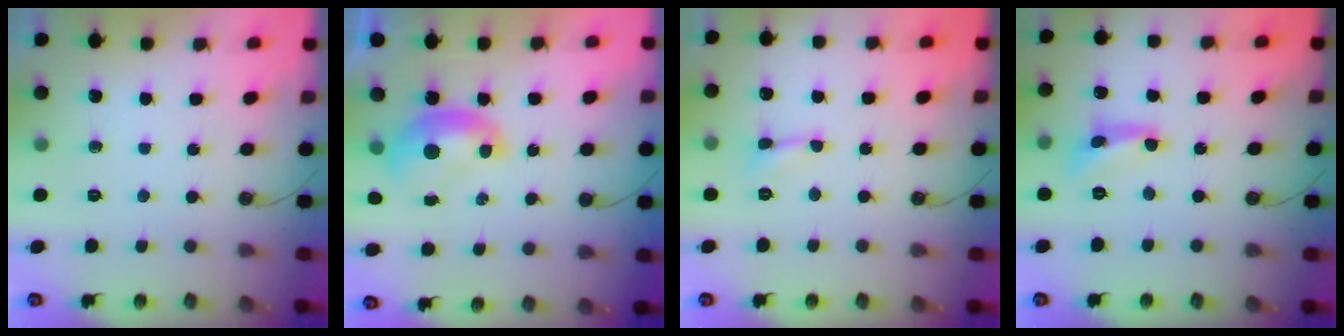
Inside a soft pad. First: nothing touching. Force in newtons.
{"total": 1.7, "press": 1.7, "slide": 0.1}
{"total": 2.4, "press": 2.3, "slide": 0.6}
{"total": 3.0, "press": 3.0, "slide": 0.3}